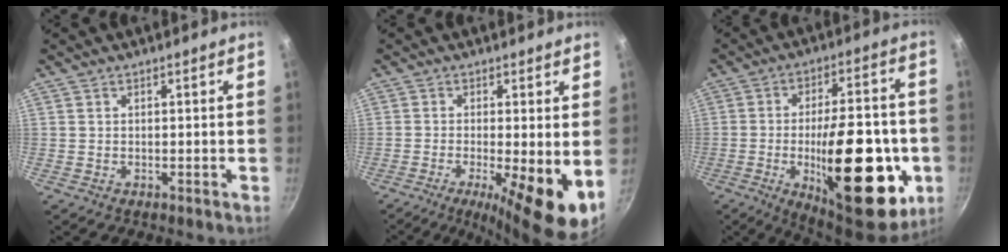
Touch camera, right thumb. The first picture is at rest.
{"total": 10.9, "force": [-2.4, 2.4, 10.4], "torque": [-0.162, -0.011, -0.037]}
{"total": 28.2, "force": [-7.0, 11.8, 24.7], "torque": [-0.312, 0.019, -0.087]}